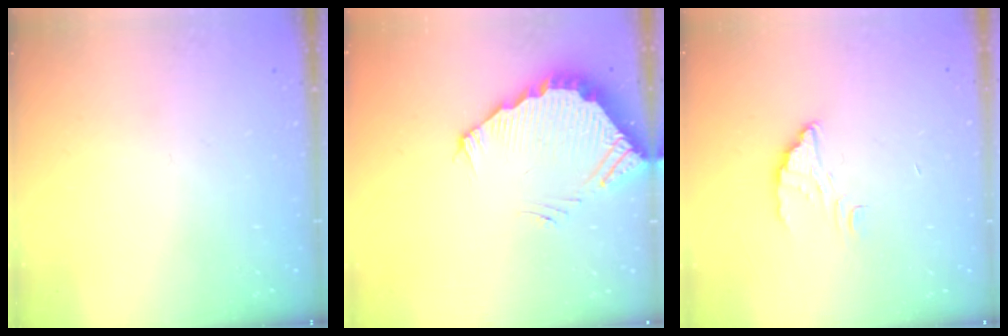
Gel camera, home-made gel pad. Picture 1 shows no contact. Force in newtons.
{"total": 3.7, "press": 3.6, "slide": 0.2}
{"total": 2.4, "press": 2.4, "slide": 0.1}